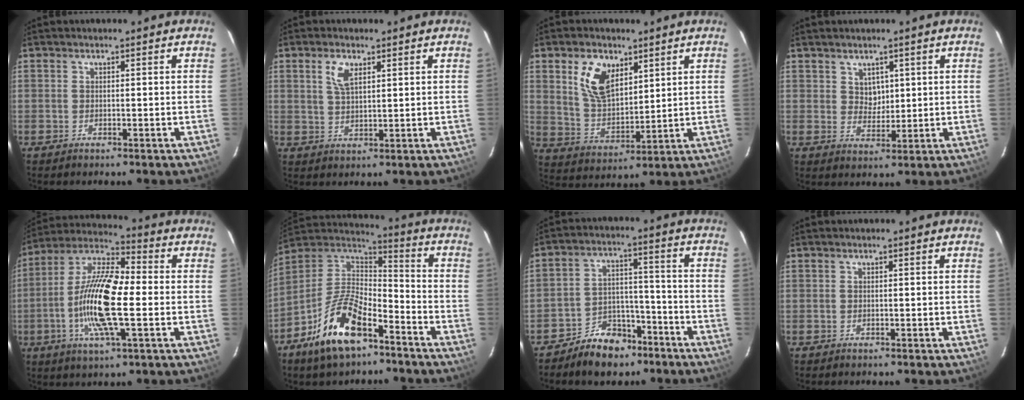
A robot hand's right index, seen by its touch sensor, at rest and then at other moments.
{"total": 4.1, "force": [2.0, 1.9, 3.1], "torque": [-0.059, 0.004, 0.041]}
{"total": 10.3, "force": [4.9, 6.0, 6.9], "torque": [-0.133, 0.013, 0.104]}
{"total": 3.4, "force": [1.7, 2.7, 1.0], "torque": [-0.010, 0.002, 0.035]}
{"total": 16.4, "force": [-2.6, 4.3, 15.6], "torque": [-0.308, 0.000, -0.062]}
{"total": 17.3, "force": [-10.2, 7.2, 11.9], "torque": [-0.245, -0.004, -0.190]}
{"total": 9.6, "force": [-7.3, 5.6, 3.0], "torque": [-0.062, 0.030, -0.105]}
{"total": 0.0}